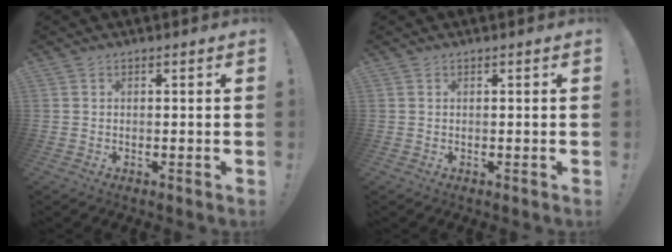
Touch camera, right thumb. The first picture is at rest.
{"total": 0.0}